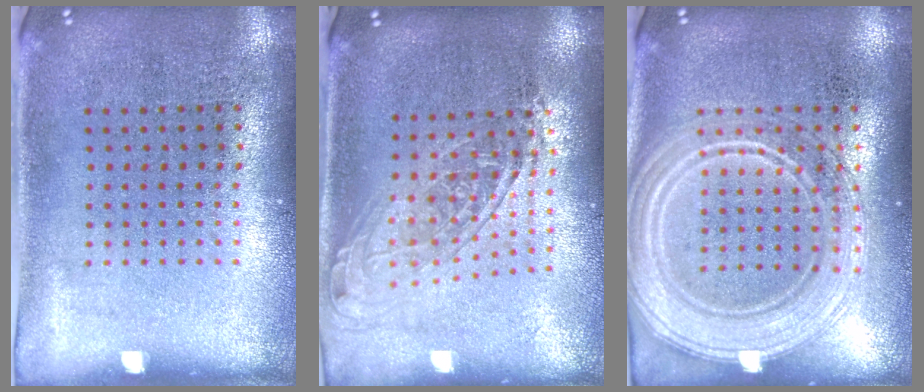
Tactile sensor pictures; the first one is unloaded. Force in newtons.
{"total": 1.6, "press": 1.3, "slide": 0.9}
{"total": 3.5, "press": 3.5, "slide": 0.5}